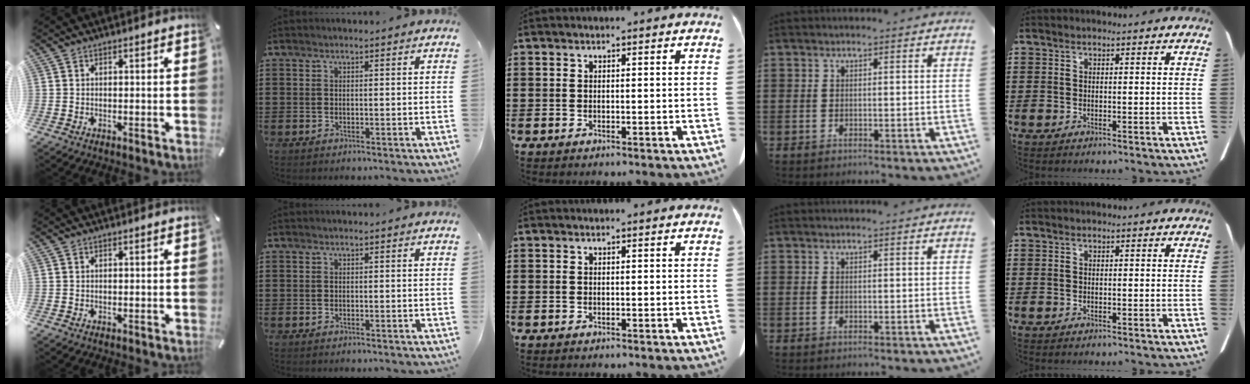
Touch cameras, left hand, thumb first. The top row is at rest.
{}